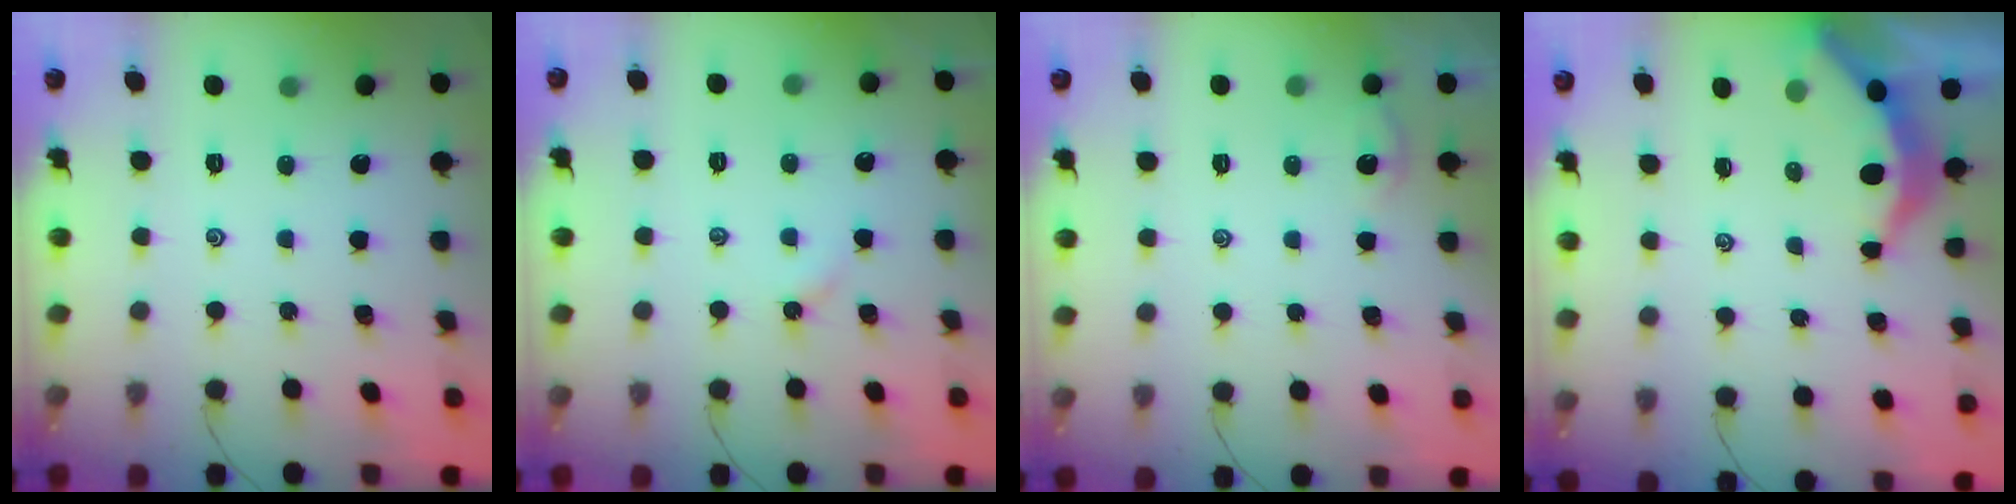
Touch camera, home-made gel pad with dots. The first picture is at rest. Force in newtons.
{"total": 2.2, "press": 2.2, "slide": 0.4}
{"total": 0.8, "press": 0.8, "slide": 0.2}
{"total": 4.0, "press": 3.9, "slide": 0.5}